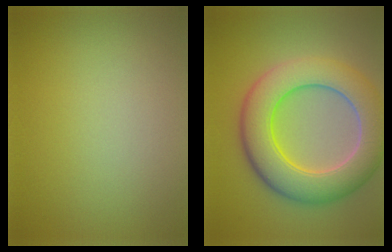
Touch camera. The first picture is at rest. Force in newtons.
{"total": 9.2, "press": 9.2, "slide": 0.4}